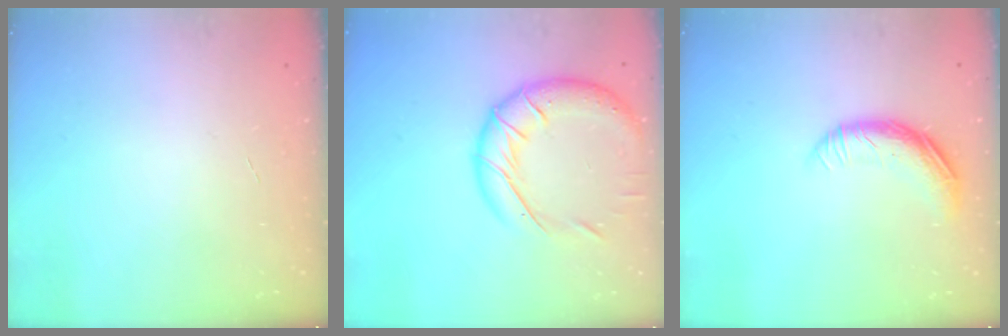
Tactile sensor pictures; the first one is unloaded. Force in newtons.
{"total": 17.7, "press": 17.6, "slide": 2.0}
{"total": 10.6, "press": 10.5, "slide": 1.7}